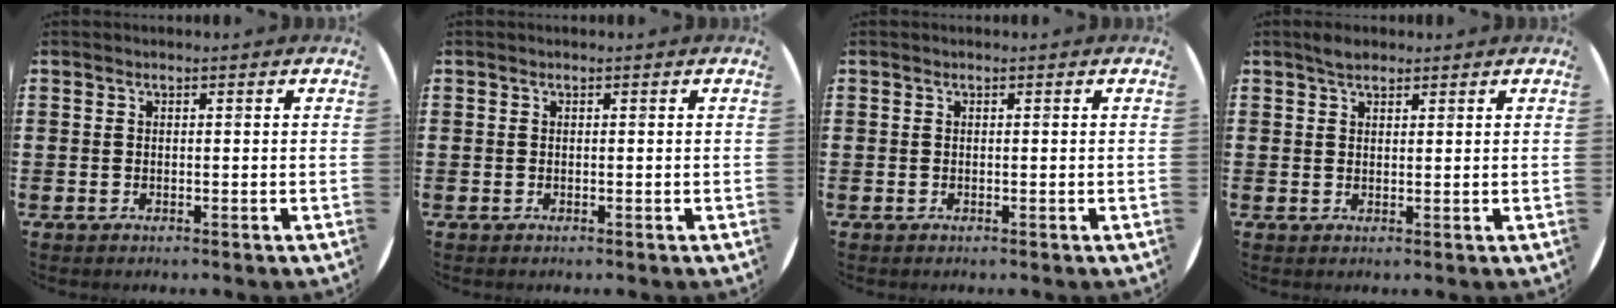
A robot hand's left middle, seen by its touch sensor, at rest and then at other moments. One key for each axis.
{"total": 0.0}
{"total": 0.0}
{"total": 1.8, "fx": 1.6, "fy": 0.6, "fz": 0.6, "tx": -0.005, "ty": 0.002, "tz": 0.028}